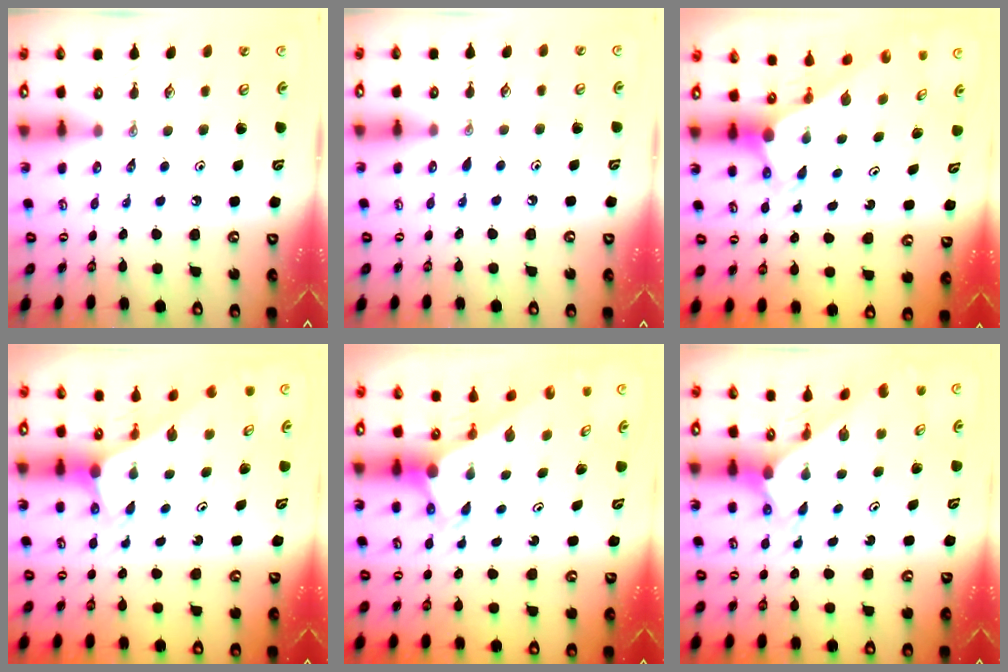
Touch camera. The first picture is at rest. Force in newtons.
{"total": 3.0, "press": 2.9, "slide": 0.4}
{"total": 3.1, "press": 3.1, "slide": 0.2}
{"total": 2.9, "press": 2.9, "slide": 0.1}
{"total": 3.1, "press": 3.1, "slide": 0.2}
{"total": 2.3, "press": 2.3, "slide": 0.2}